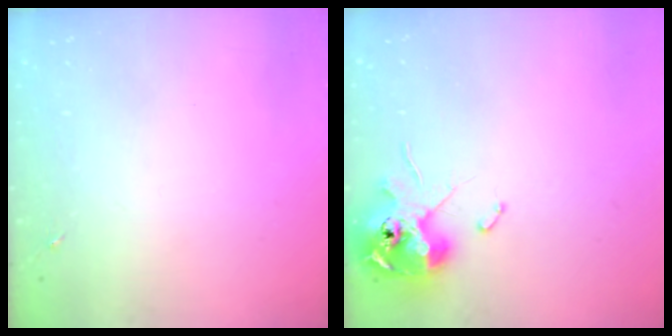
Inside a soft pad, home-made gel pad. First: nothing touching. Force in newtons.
{"total": 11.6, "press": 11.4, "slide": 2.1}